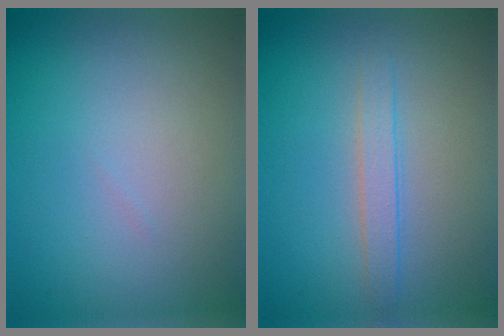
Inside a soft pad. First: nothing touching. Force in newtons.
{"total": 1.7, "press": 1.7, "slide": 0.1}